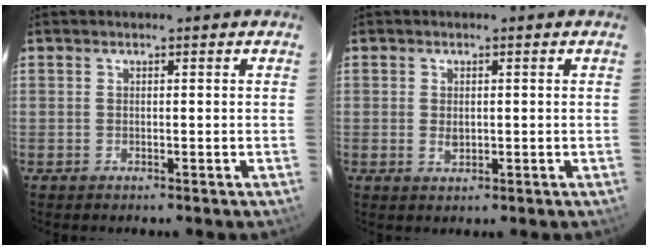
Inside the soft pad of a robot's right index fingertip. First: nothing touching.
{"total": 2.1, "force": [0.0, 1.4, 1.5], "torque": [-0.025, -0.001, 0.002]}